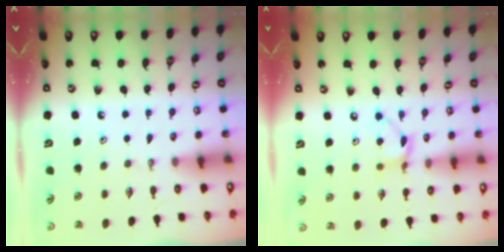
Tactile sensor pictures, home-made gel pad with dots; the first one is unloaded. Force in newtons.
{"total": 5.5, "press": 5.5, "slide": 0.2}